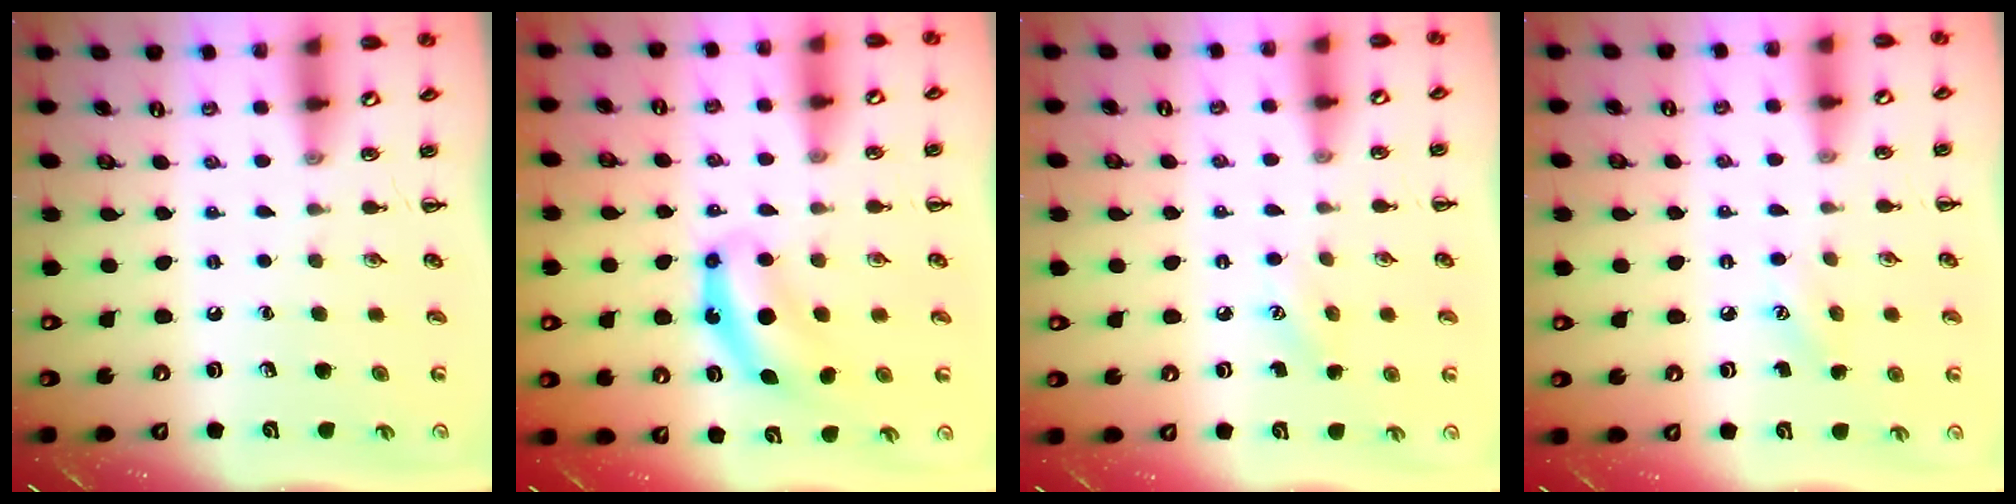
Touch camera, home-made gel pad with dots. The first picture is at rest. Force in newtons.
{"total": 6.9, "press": 6.9, "slide": 0.2}
{"total": 5.2, "press": 5.0, "slide": 1.4}
{"total": 5.2, "press": 5.0, "slide": 1.4}